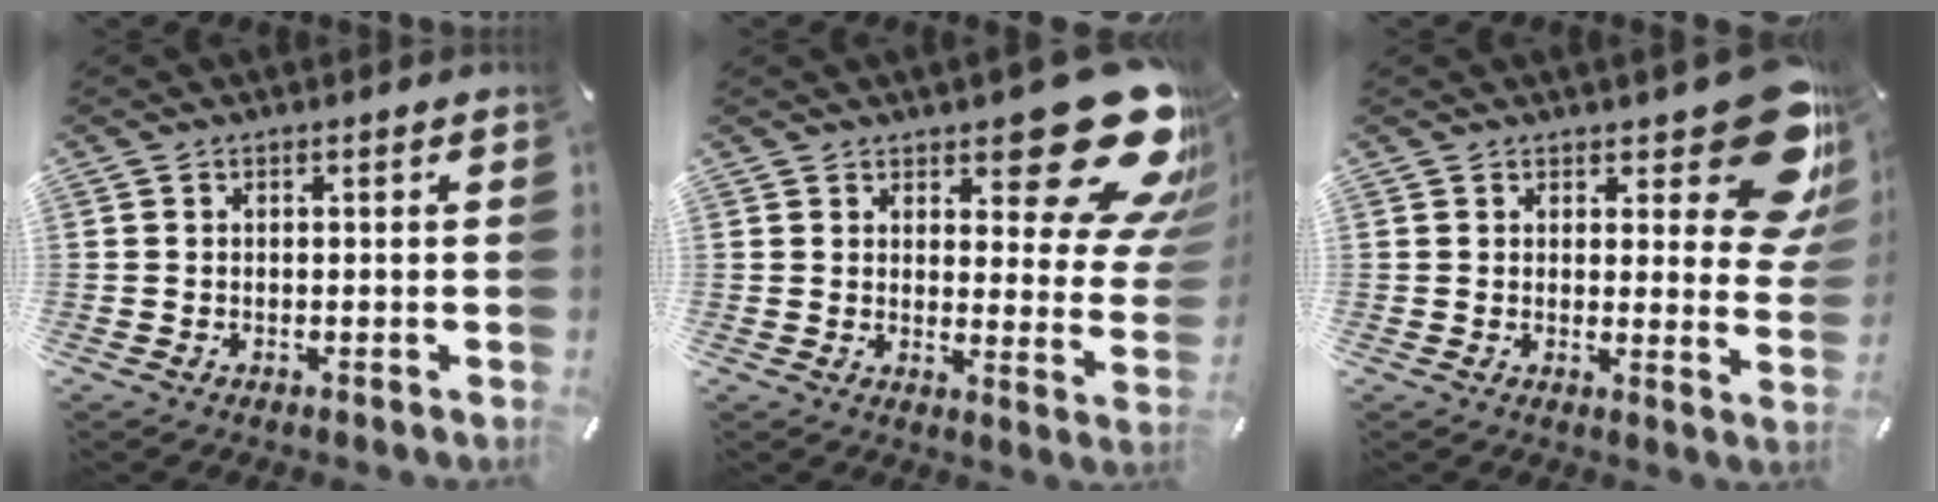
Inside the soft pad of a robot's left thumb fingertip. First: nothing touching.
{"total": 21.8, "force": [13.7, 8.8, 14.5], "torque": [-0.157, -0.107, 0.228]}
{"total": 15.9, "force": [9.5, 6.5, 10.9], "torque": [-0.129, -0.075, 0.164]}